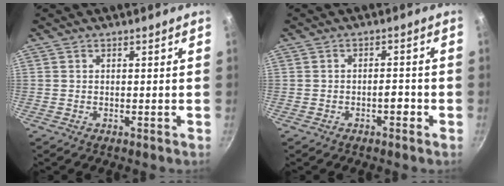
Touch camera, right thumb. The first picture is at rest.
{"total": 2.2, "force": [-1.2, 1.1, 1.5], "torque": [-0.014, 0.016, -0.019]}